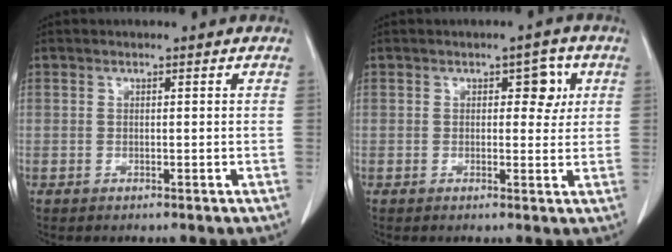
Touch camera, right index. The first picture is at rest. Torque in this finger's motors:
{"motor_torque": [0.06, 0.08, 0.01, 0.00]}